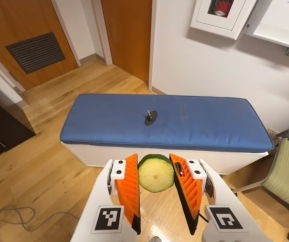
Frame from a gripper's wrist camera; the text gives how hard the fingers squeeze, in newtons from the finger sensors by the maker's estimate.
{"total": 8.9, "left": 8.6, "right": 9.2}